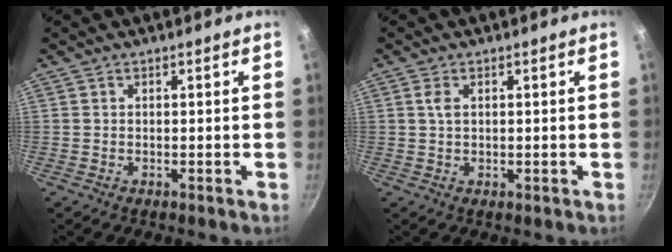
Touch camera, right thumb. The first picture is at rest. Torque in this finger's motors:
{"motor_torque": [0.47, 0.36, 0.18, 0.38, -0.01]}